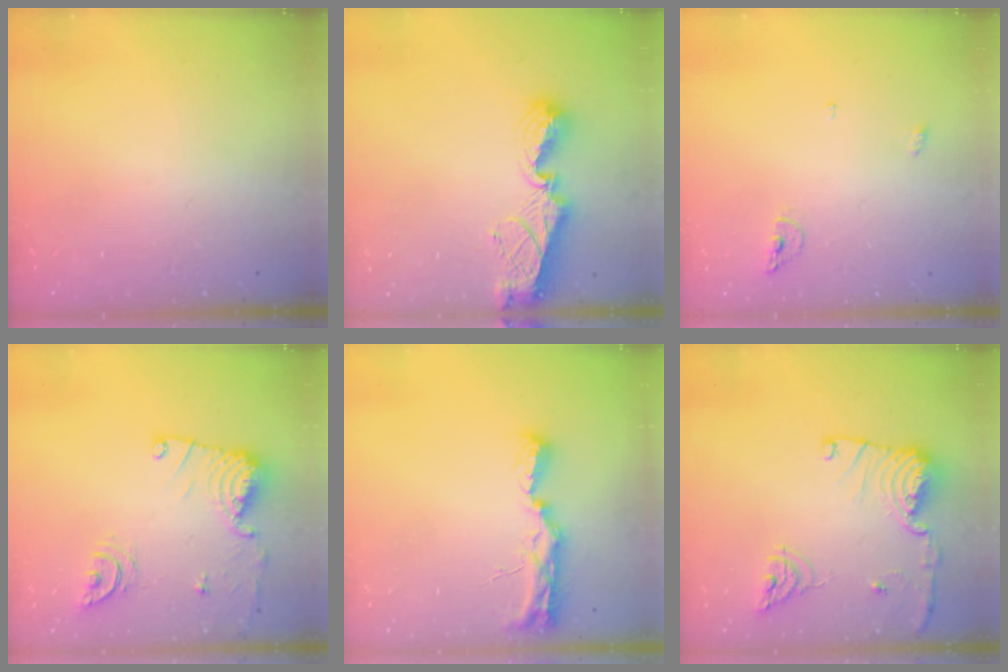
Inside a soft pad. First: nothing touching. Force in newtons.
{"total": 10.2, "press": 10.1, "slide": 1.1}
{"total": 5.7, "press": 5.6, "slide": 1.2}
{"total": 14.2, "press": 14.2, "slide": 1.4}
{"total": 10.5, "press": 9.6, "slide": 4.3}
{"total": 14.9, "press": 14.8, "slide": 1.6}